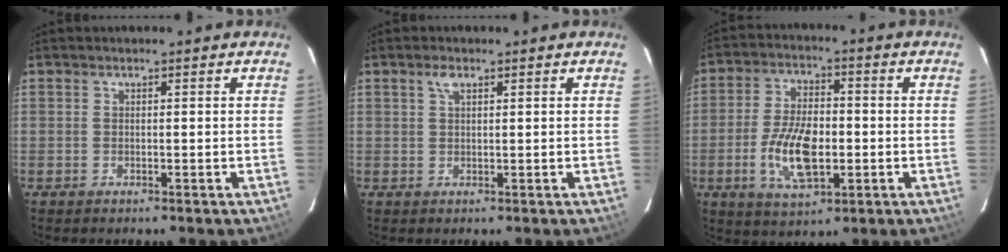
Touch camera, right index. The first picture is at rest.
{"total": 1.7, "force": [0.9, 0.7, 1.2], "torque": [-0.025, 0.005, 0.017]}
{"total": 11.7, "force": [-2.8, 5.7, 9.9], "torque": [-0.199, -0.001, -0.048]}